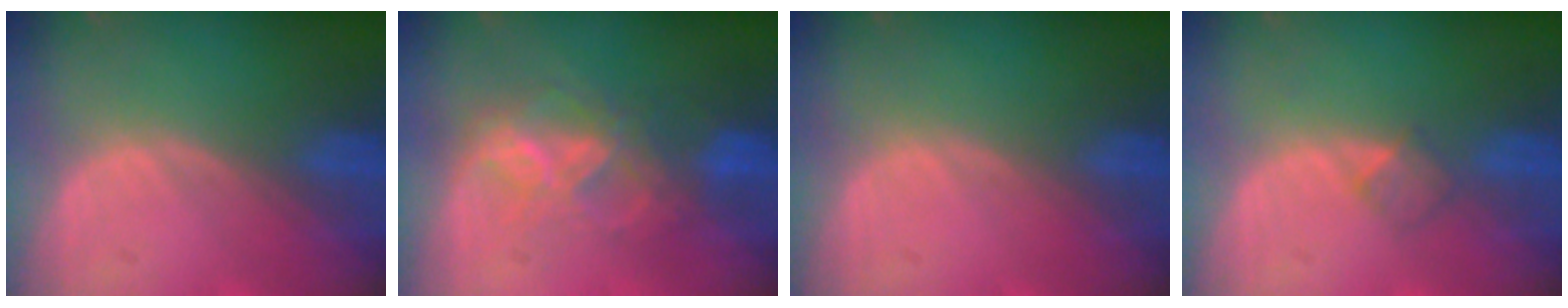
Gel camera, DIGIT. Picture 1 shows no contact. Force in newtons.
{"total": 6.6, "press": 6.4, "slide": 1.6}
{"total": 0.0}
{"total": 2.0, "press": 2.0, "slide": 0.2}